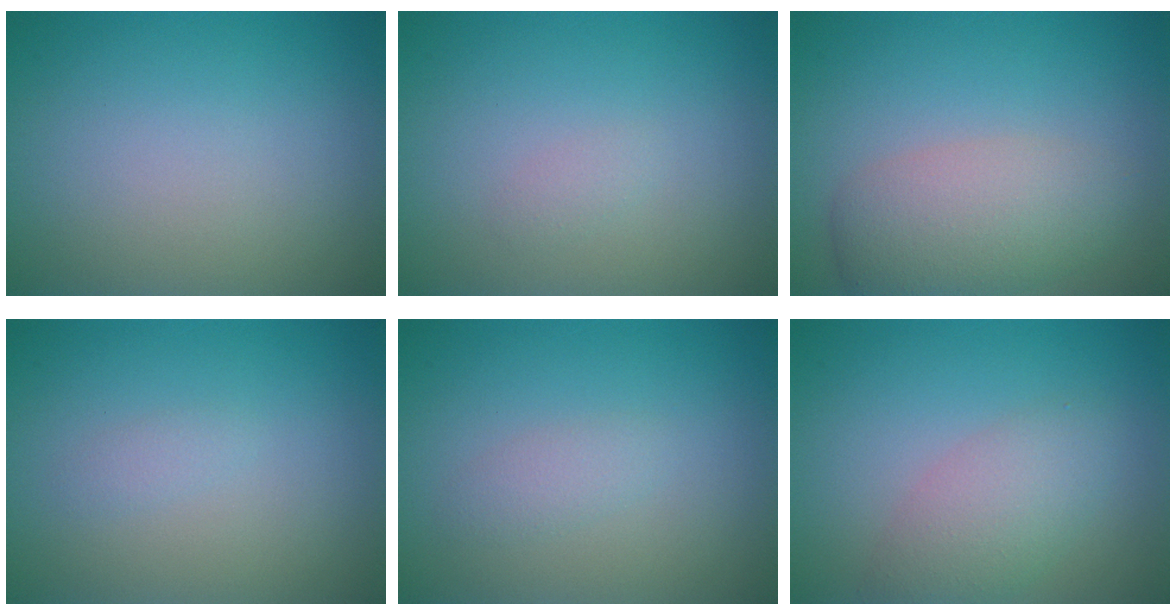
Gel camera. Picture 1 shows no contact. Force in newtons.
{"total": 0.7, "press": 0.7, "slide": 0.0}
{"total": 4.8, "press": 4.8, "slide": 0.2}
{"total": 0.7, "press": 0.7, "slide": 0.1}
{"total": 1.2, "press": 1.2, "slide": 0.0}
{"total": 3.5, "press": 3.5, "slide": 0.1}